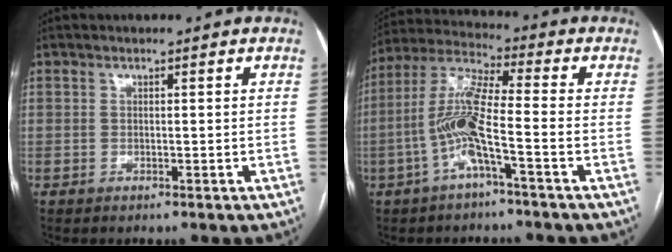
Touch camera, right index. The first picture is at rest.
{"total": 9.6, "force": [-3.0, 0.3, 9.2], "torque": [-0.195, 0.013, -0.066]}